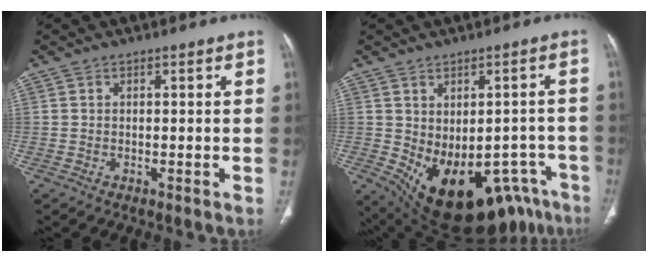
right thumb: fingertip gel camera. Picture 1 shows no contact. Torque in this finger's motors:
{"motor_torque": [-0.28, 1.00, 0.19, -0.08, 0.11]}